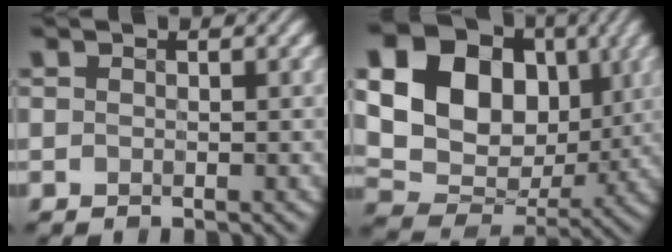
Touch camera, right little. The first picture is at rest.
{"total": 18.1, "force": [4.6, 14.5, 9.8], "torque": [-0.217, 0.046, 0.081]}